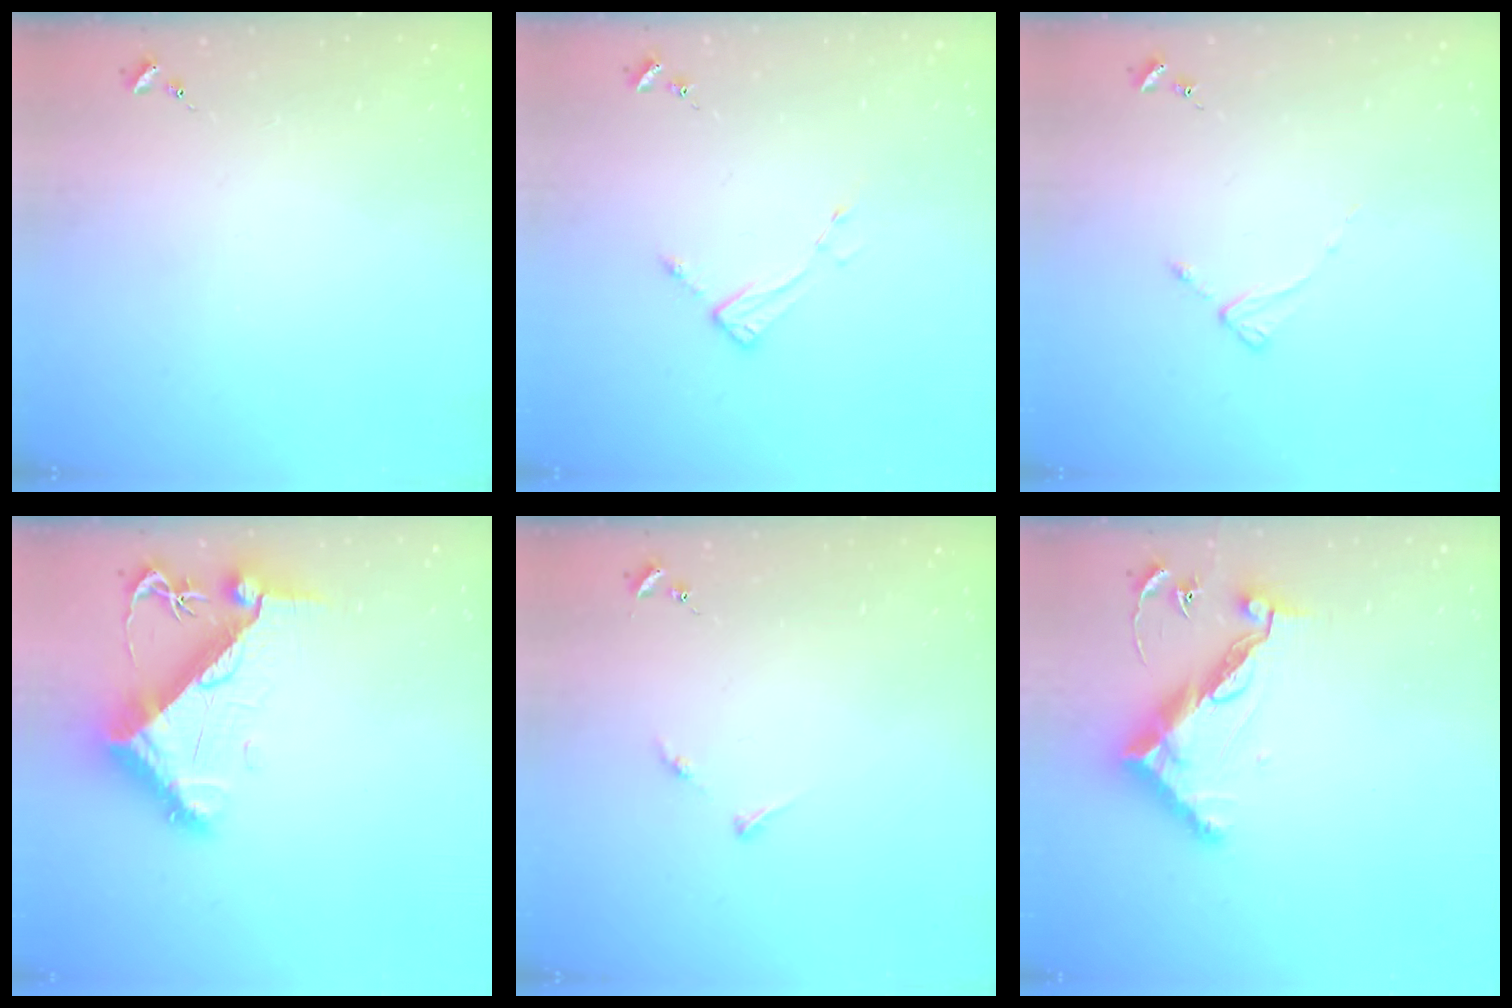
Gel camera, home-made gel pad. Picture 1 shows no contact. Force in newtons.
{"total": 4.8, "press": 4.7, "slide": 0.3}
{"total": 1.9, "press": 1.8, "slide": 0.3}
{"total": 11.0, "press": 10.9, "slide": 1.4}
{"total": 4.0, "press": 3.9, "slide": 0.5}
{"total": 12.8, "press": 12.8, "slide": 0.5}